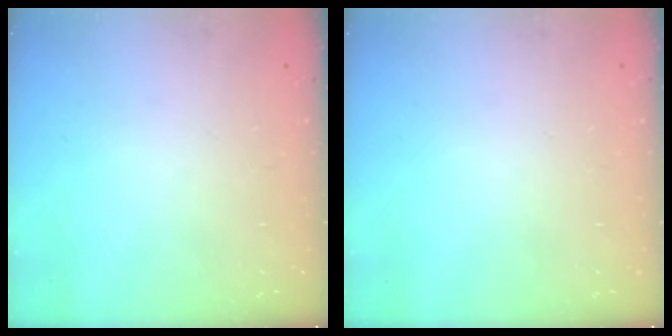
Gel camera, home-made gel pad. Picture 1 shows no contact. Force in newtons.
{"total": 0.0}